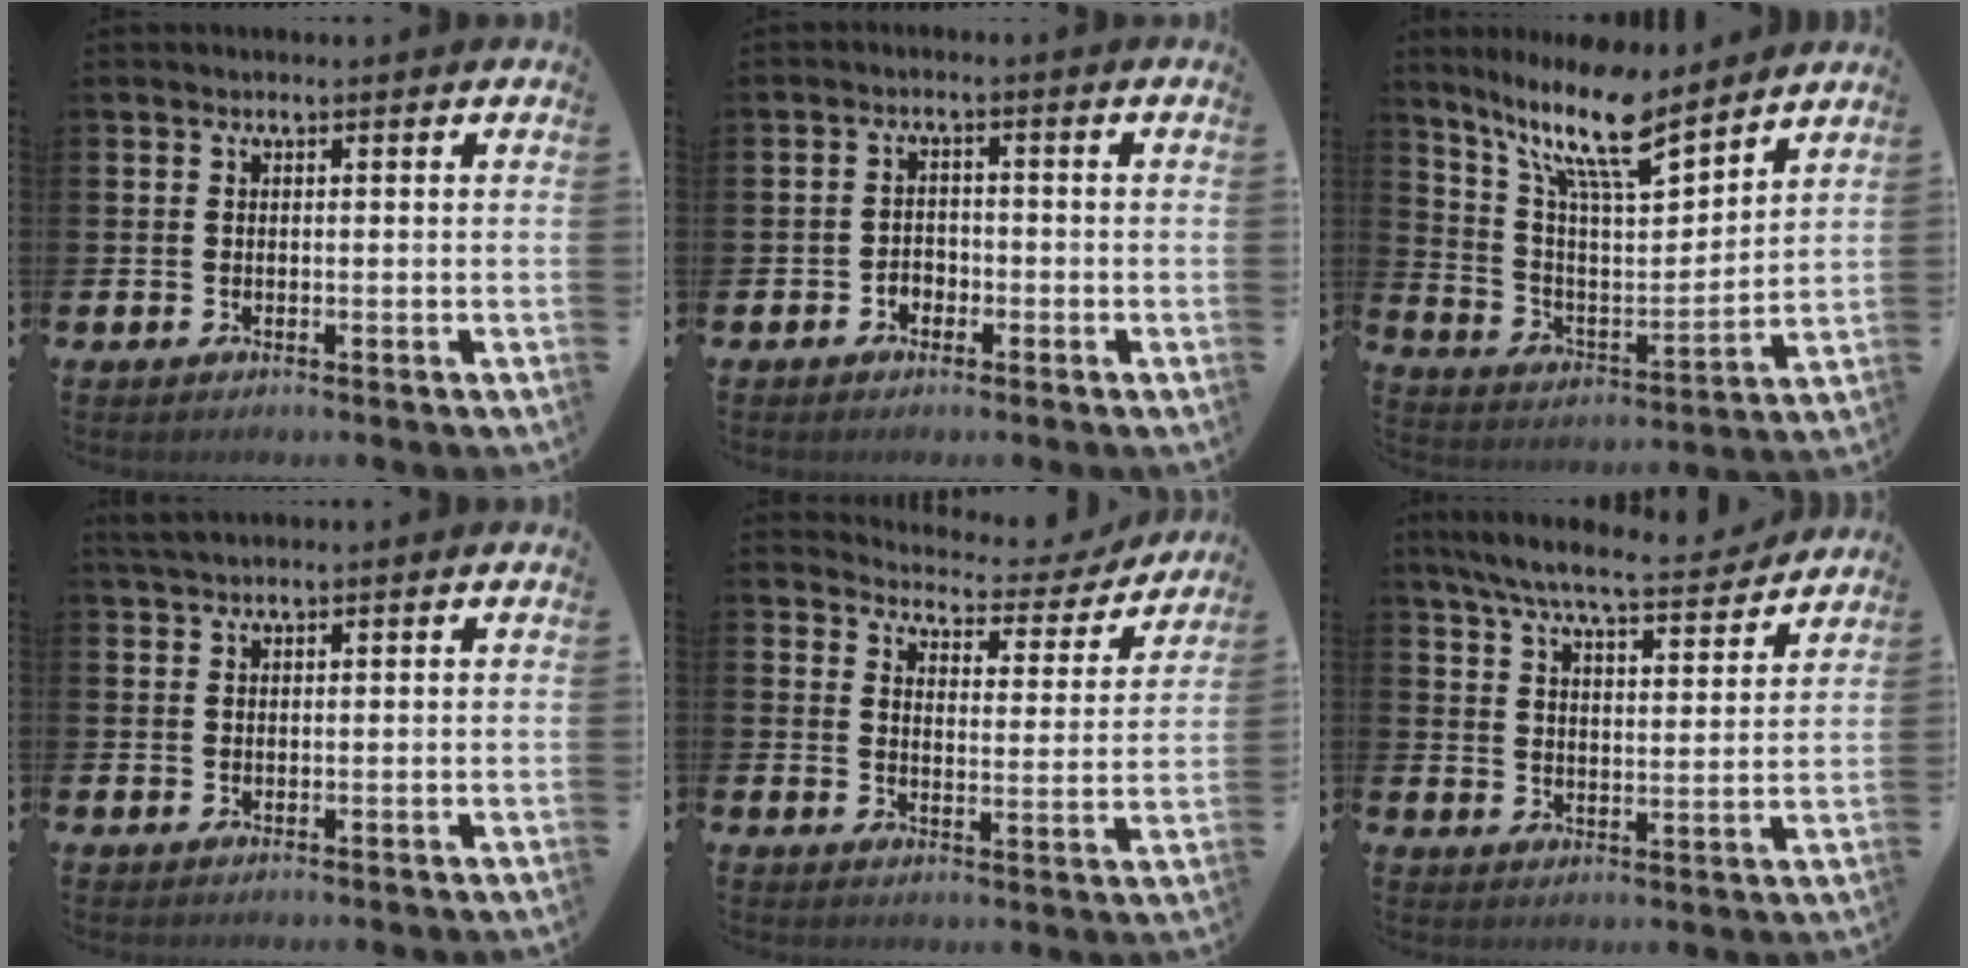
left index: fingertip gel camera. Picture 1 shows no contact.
{"total": 2.0, "force": [-1.3, 1.5, 0.5], "torque": [-0.012, 0.004, -0.029]}
{"total": 12.8, "force": [10.1, 2.9, 7.3], "torque": [-0.166, -0.057, 0.172]}
{"total": 2.0, "force": [1.7, 0.4, 0.9], "torque": [-0.018, 0.004, 0.031]}
{"total": 4.1, "force": [4.0, 1.0, 0.4], "torque": [-0.018, -0.041, 0.059]}
{"total": 7.9, "force": [7.3, 0.8, 3.0], "torque": [-0.081, -0.045, 0.125]}